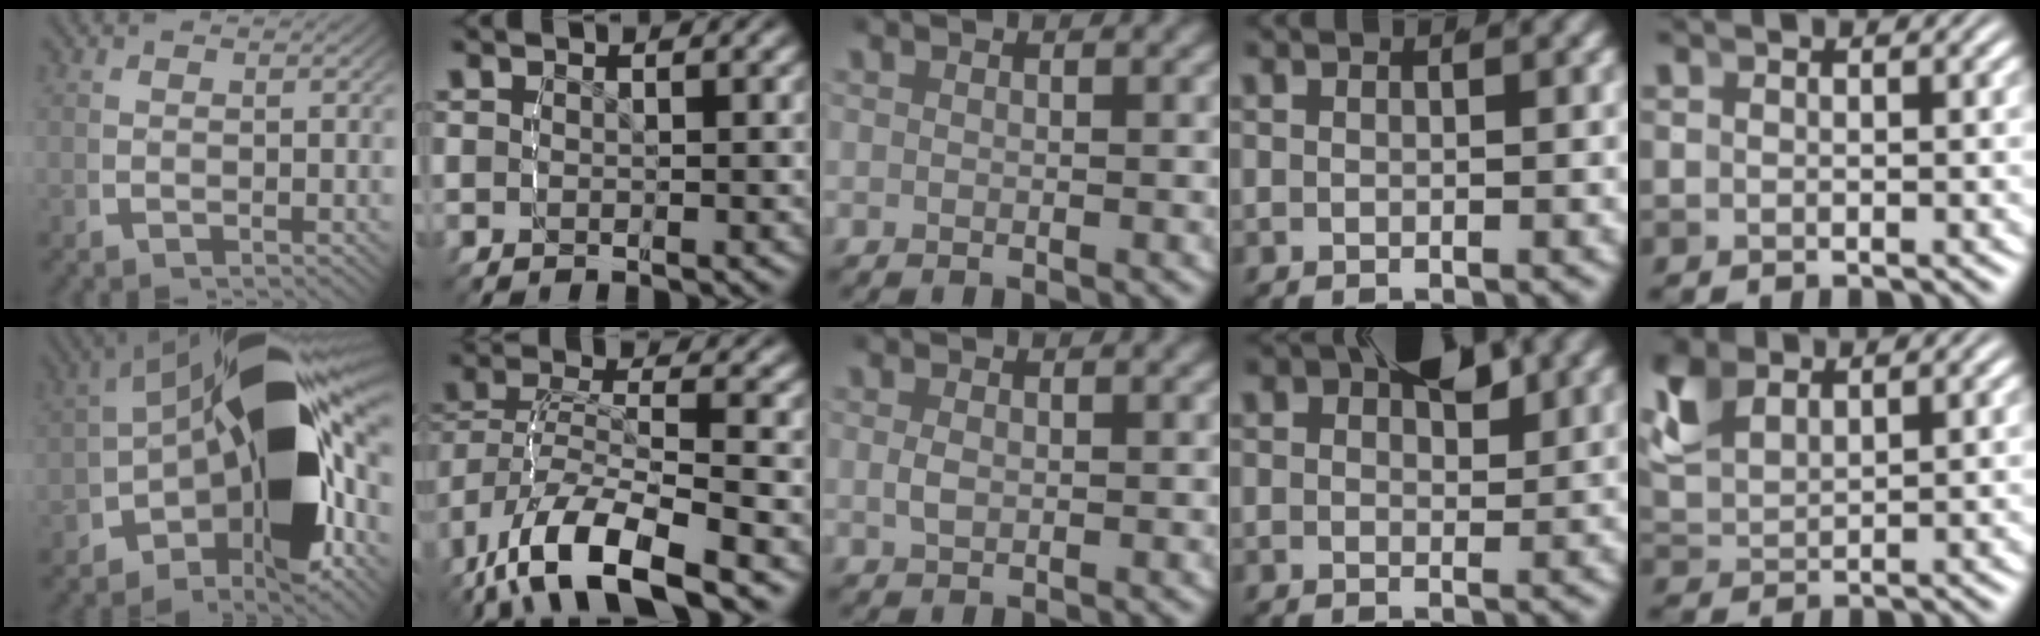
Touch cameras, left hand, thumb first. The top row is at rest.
{"thumb": {"total": 20.9, "force": [-1.8, 10.9, 17.8], "torque": [-0.240, -0.022, -0.027]}, "index": {"total": 5.7, "force": [-3.0, 2.3, 4.2], "torque": [-0.092, -0.013, -0.037]}, "middle": {"total": 1.1, "force": [0.0, 0.7, 0.9], "torque": [-0.021, -0.003, 0.005]}, "ring": {"total": 3.6, "force": [1.6, 1.8, 2.7], "torque": [-0.038, -0.009, 0.030]}, "little": {"total": 3.8, "force": [2.4, 2.1, 2.0], "torque": [-0.063, -0.002, 0.054]}}